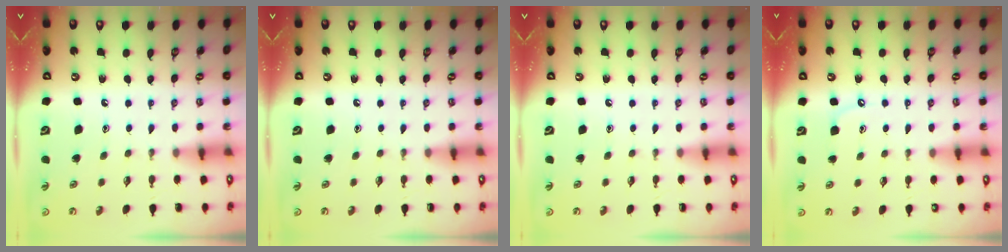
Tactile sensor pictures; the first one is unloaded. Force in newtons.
{"total": 0.0}
{"total": 0.0}
{"total": 3.3, "press": 3.2, "slide": 0.4}